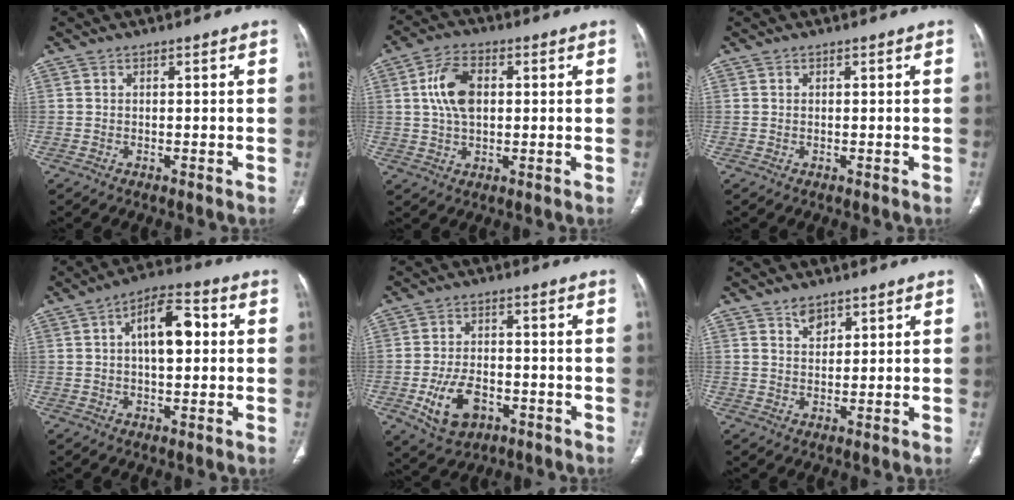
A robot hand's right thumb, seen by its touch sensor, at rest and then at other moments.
{"total": 8.7, "force": [1.4, 5.3, 6.8], "torque": [-0.125, 0.007, 0.026]}
{"total": 0.0}
{"total": 10.3, "force": [1.7, 5.1, 8.8], "torque": [-0.127, 0.019, 0.019]}
{"total": 9.7, "force": [-3.7, 6.1, 6.5], "torque": [-0.110, 0.016, -0.054]}
{"total": 2.8, "force": [2.0, 1.7, 1.0], "torque": [-0.006, -0.016, 0.037]}